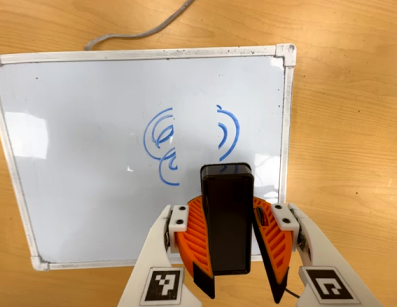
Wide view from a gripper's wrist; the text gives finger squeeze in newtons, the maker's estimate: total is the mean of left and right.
{"total": 9.4, "left": 9.9, "right": 8.8}